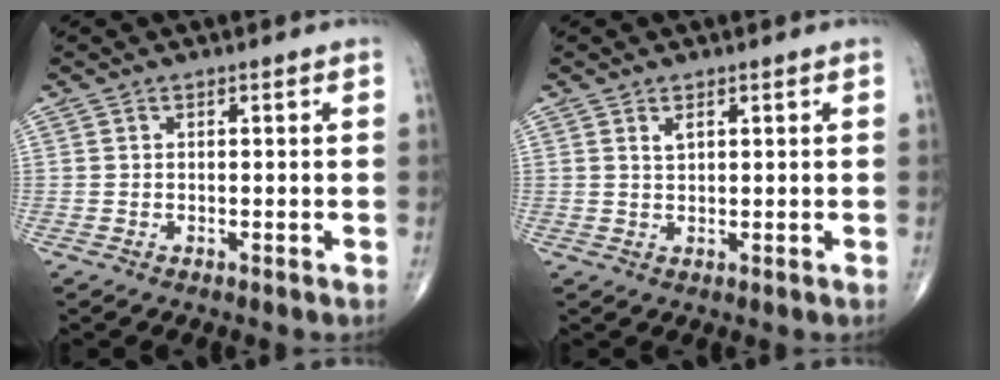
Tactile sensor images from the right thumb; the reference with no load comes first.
{"total": 1.6, "force": [0.9, 0.8, 1.1], "torque": [-0.019, -0.001, 0.018]}